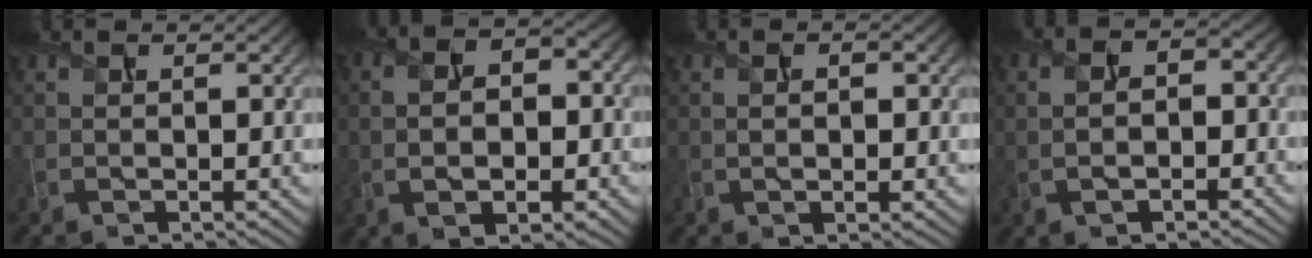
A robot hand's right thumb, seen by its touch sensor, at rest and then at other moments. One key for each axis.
{"total": 7.3, "fx": -1.5, "fy": 4.2, "fz": 5.8, "tx": -0.095, "ty": -0.006, "tz": -0.021}
{"total": 2.8, "fx": 0.3, "fy": 1.5, "fz": 2.3, "tx": -0.019, "ty": -0.007, "tz": 0.000}
{"total": 5.0, "fx": -1.0, "fy": 2.7, "fz": 4.1, "tx": -0.070, "ty": 0.000, "tz": -0.017}